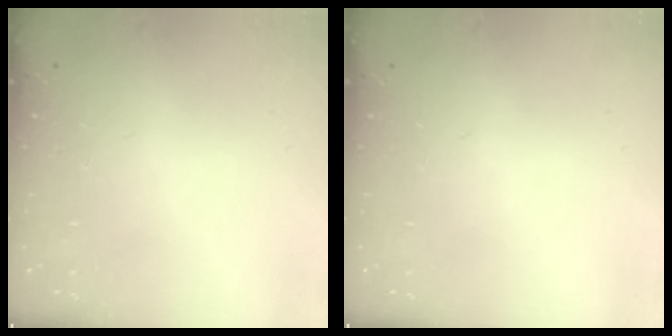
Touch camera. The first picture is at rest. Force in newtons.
{"total": 0.0}